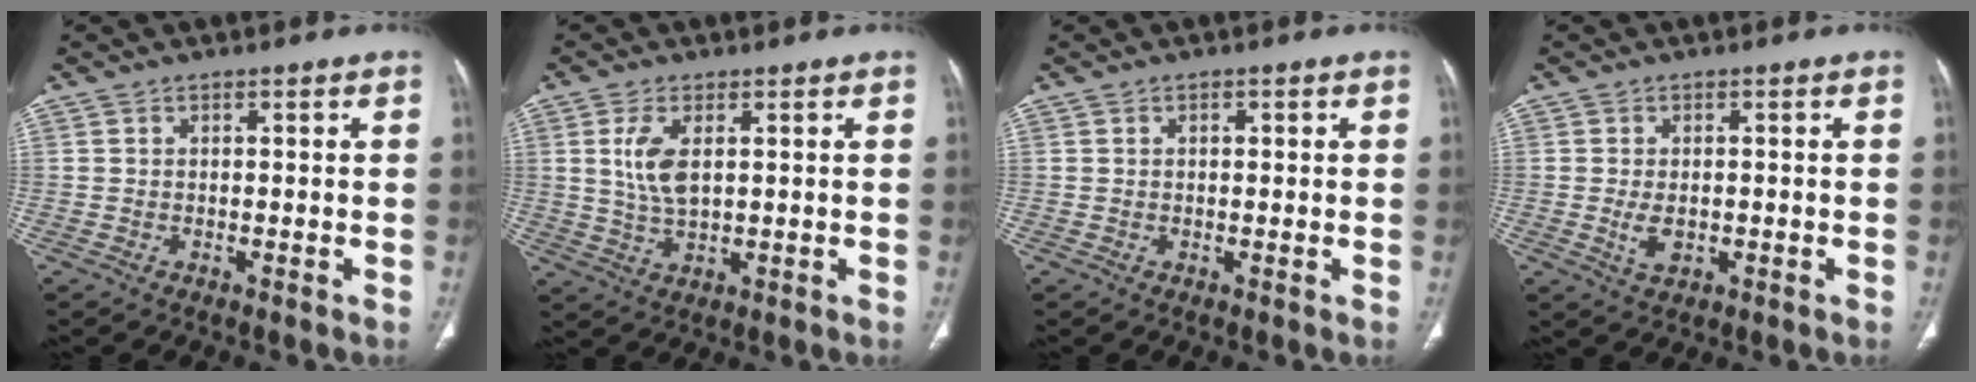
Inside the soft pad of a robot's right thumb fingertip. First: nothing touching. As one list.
[{"total": 6.4, "force": [1.7, 3.0, 5.4], "torque": [-0.117, -0.008, 0.040]}, {"total": 1.1, "force": [0.4, 0.6, 0.9], "torque": [-0.016, 0.002, 0.007]}, {"total": 3.5, "force": [-0.5, 2.1, 2.8], "torque": [-0.048, -0.005, -0.002]}]